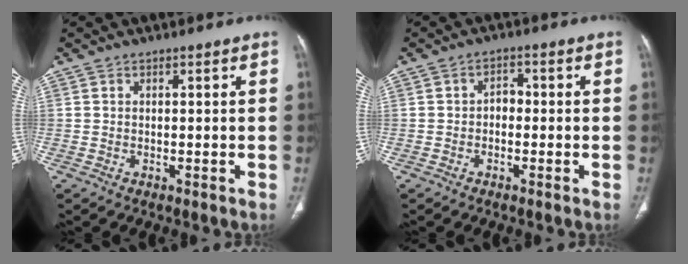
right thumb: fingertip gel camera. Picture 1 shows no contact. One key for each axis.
{"total": 2.4, "fx": -0.5, "fy": 1.8, "fz": 1.5, "tx": -0.010, "ty": 0.013, "tz": -0.015}